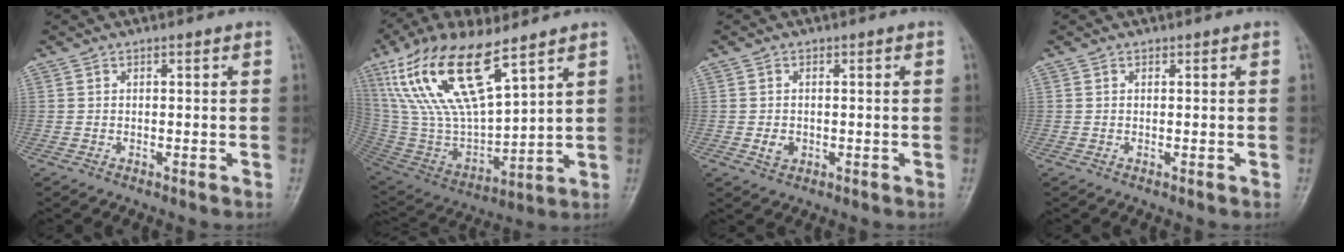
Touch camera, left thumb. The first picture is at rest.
{"total": 21.7, "force": [12.0, 7.9, 16.3], "torque": [-0.318, -0.037, 0.246]}
{"total": 2.4, "force": [-0.4, 2.0, 1.2], "torque": [-0.013, 0.001, -0.004]}
{"total": 0.0}